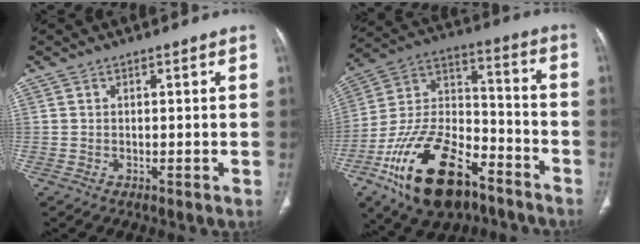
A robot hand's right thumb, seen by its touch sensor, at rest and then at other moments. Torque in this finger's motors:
{"motor_torque": [2.17, 0.83, 2.01, -0.77, 0.67]}